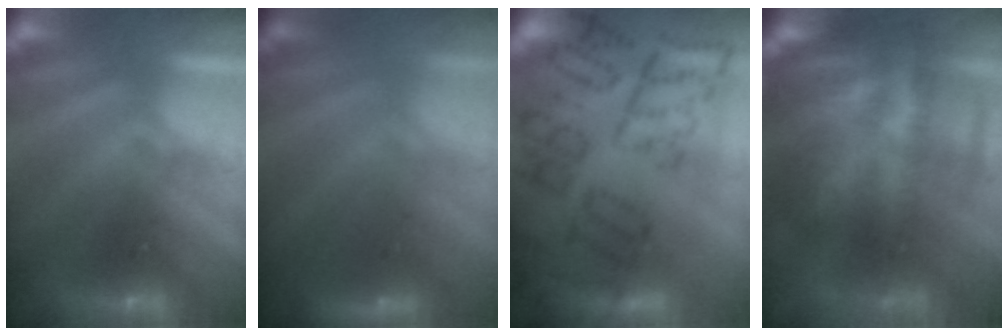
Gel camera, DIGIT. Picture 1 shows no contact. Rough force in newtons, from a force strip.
{"total": 3.0}
{"total": 10.8}
{"total": 14.6}